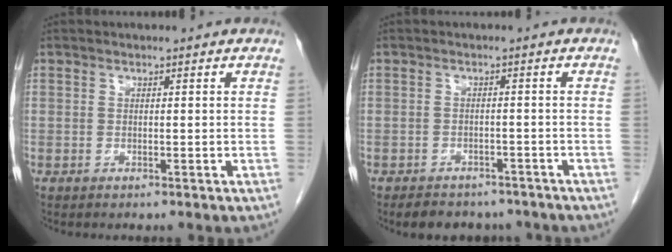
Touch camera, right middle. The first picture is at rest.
{"total": 7.9, "force": [-6.7, 3.6, 2.2], "torque": [-0.028, 0.004, -0.080]}